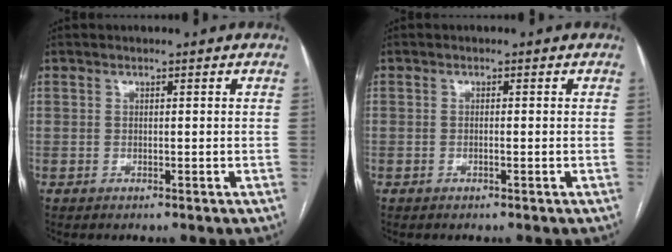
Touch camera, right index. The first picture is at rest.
{"total": 0.5, "force": [-0.1, 0.1, 0.5], "torque": [-0.009, 0.000, -0.002]}